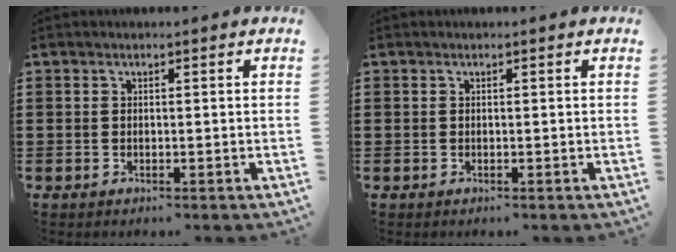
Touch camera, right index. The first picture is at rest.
{"total": 0.0}